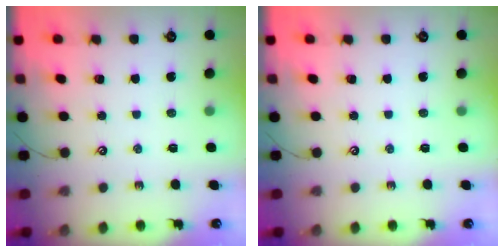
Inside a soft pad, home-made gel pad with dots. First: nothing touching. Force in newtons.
{"total": 0.0}